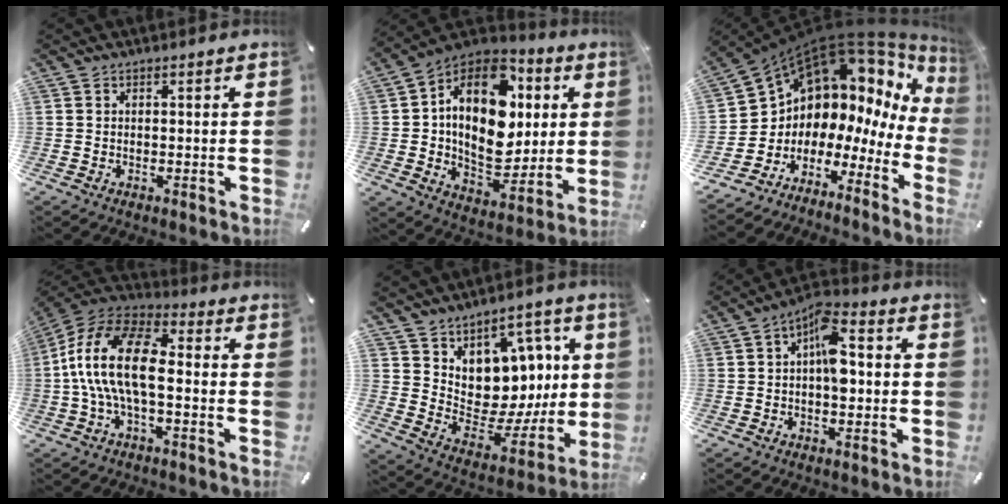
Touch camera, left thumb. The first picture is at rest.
{"total": 20.4, "force": [4.1, 14.4, 13.9], "torque": [-0.237, -0.024, 0.068]}
{"total": 9.2, "force": [7.3, 5.5, 1.3], "torque": [-0.045, -0.094, 0.132]}
{"total": 16.6, "force": [-2.1, 8.2, 14.2], "torque": [-0.295, 0.014, -0.039]}
{"total": 9.8, "force": [4.4, 8.3, 2.7], "torque": [-0.021, -0.081, 0.086]}
{"total": 8.4, "force": [0.1, 4.3, 7.2], "torque": [-0.099, 0.005, -0.002]}